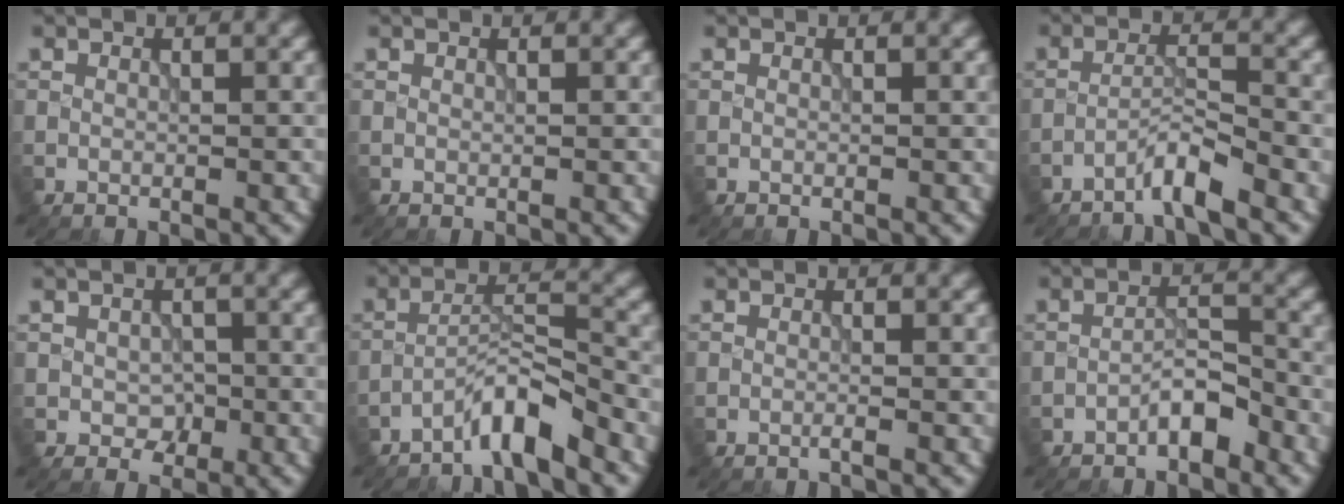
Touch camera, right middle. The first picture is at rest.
{"total": 0.0}
{"total": 0.0}
{"total": 2.8, "force": [-2.4, 0.0, 1.5], "torque": [-0.025, 0.010, -0.052]}
{"total": 1.8, "force": [-0.3, 1.4, 1.1], "torque": [-0.021, -0.006, -0.005]}
{"total": 4.3, "force": [-3.4, 0.4, 2.5], "torque": [-0.044, 0.015, -0.071]}
{"total": 0.7, "force": [-0.4, 0.0, 0.5], "torque": [-0.008, 0.000, -0.012]}
{"total": 2.8, "force": [-2.0, 0.8, 1.7], "torque": [-0.025, 0.015, -0.039]}